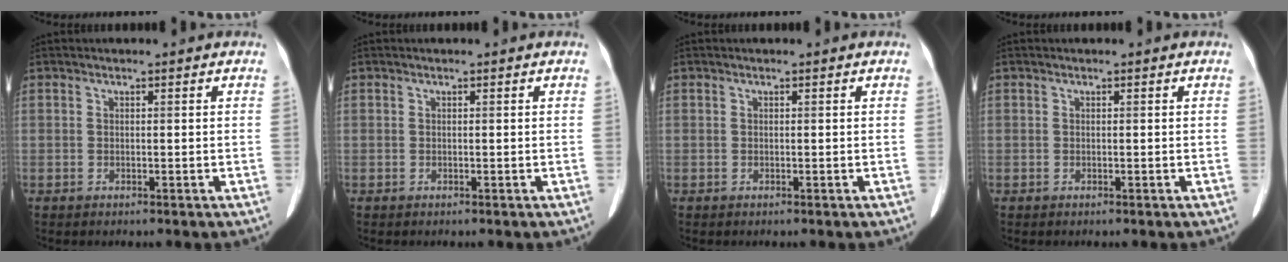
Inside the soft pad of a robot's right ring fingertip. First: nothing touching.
{"total": 0.0}
{"total": 0.0}
{"total": 0.0}